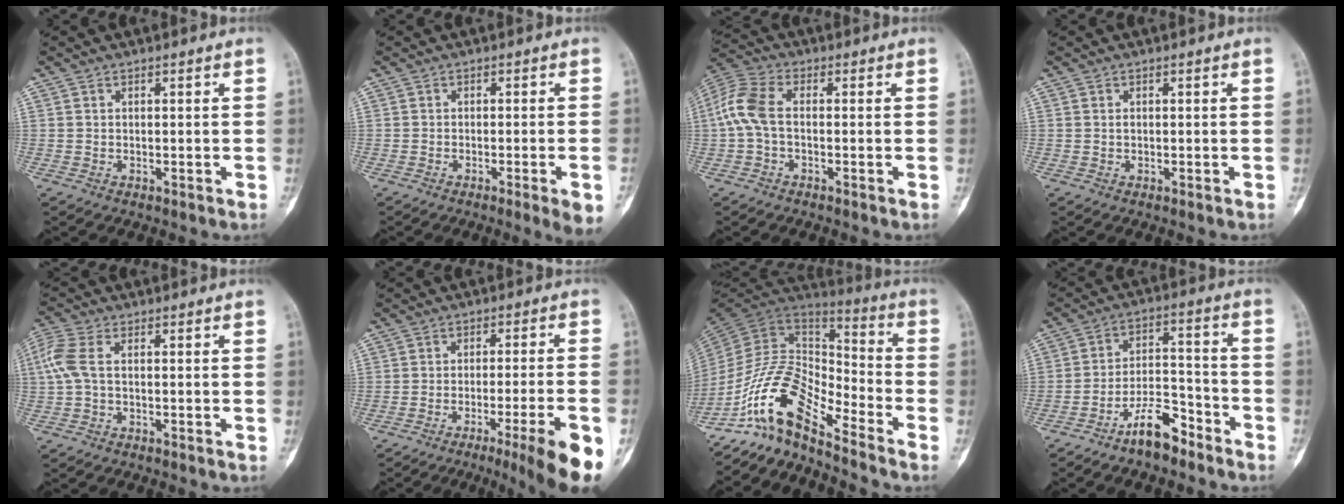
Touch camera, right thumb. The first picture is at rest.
{"total": 5.1, "force": [-2.5, 0.2, 4.4], "torque": [-0.057, 0.000, -0.036]}
{"total": 7.3, "force": [-0.7, 4.0, 6.1], "torque": [-0.141, 0.023, -0.025]}
{"total": 0.0}
{"total": 5.7, "force": [-0.1, 2.8, 4.9], "torque": [-0.141, 0.018, -0.007]}
{"total": 12.9, "force": [-6.3, 0.5, 11.2], "torque": [-0.134, 0.006, -0.088]}
{"total": 14.3, "force": [-10.7, 4.4, 8.4], "torque": [-0.145, 0.098, -0.211]}
{"total": 9.3, "force": [-6.9, 3.4, 5.2], "torque": [-0.082, 0.066, -0.127]}